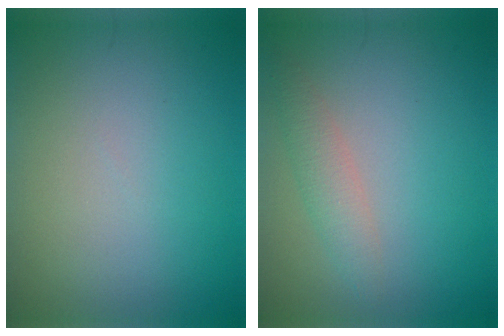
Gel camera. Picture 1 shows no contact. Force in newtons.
{"total": 2.0, "press": 2.0, "slide": 0.1}